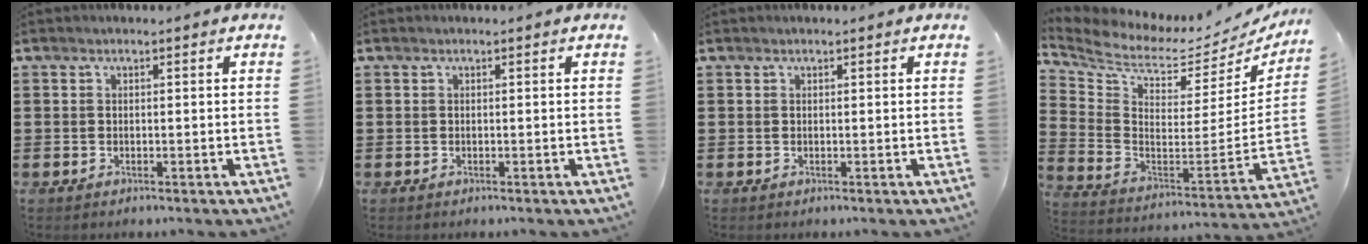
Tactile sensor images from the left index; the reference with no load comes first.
{"total": 0.0}
{"total": 0.0}
{"total": 4.9, "force": [4.2, 1.9, 1.7], "torque": [-0.064, -0.055, 0.067]}